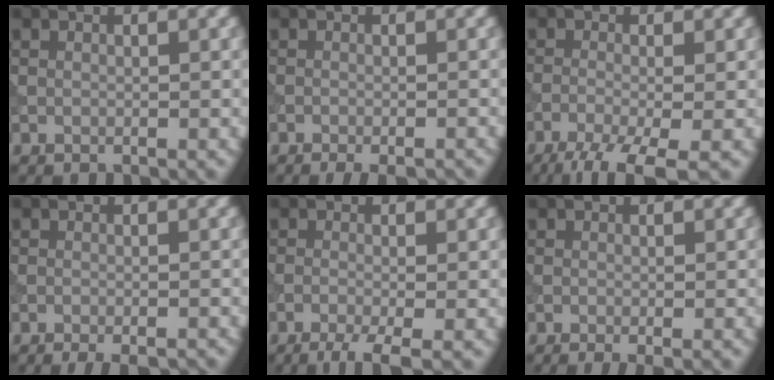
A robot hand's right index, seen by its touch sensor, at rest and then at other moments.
{"total": 3.1, "force": [-2.4, 0.6, 1.8], "torque": [-0.025, 0.001, -0.031]}
{"total": 6.2, "force": [-3.9, 1.6, 4.5], "torque": [-0.079, -0.012, -0.077]}
{"total": 3.6, "force": [-2.9, 0.8, 1.9], "torque": [-0.025, 0.000, -0.038]}
{"total": 3.6, "force": [-2.3, 0.7, 2.7], "torque": [-0.045, -0.004, -0.051]}
{"total": 2.3, "force": [-1.3, 0.7, 1.8], "torque": [-0.014, -0.005, -0.018]}